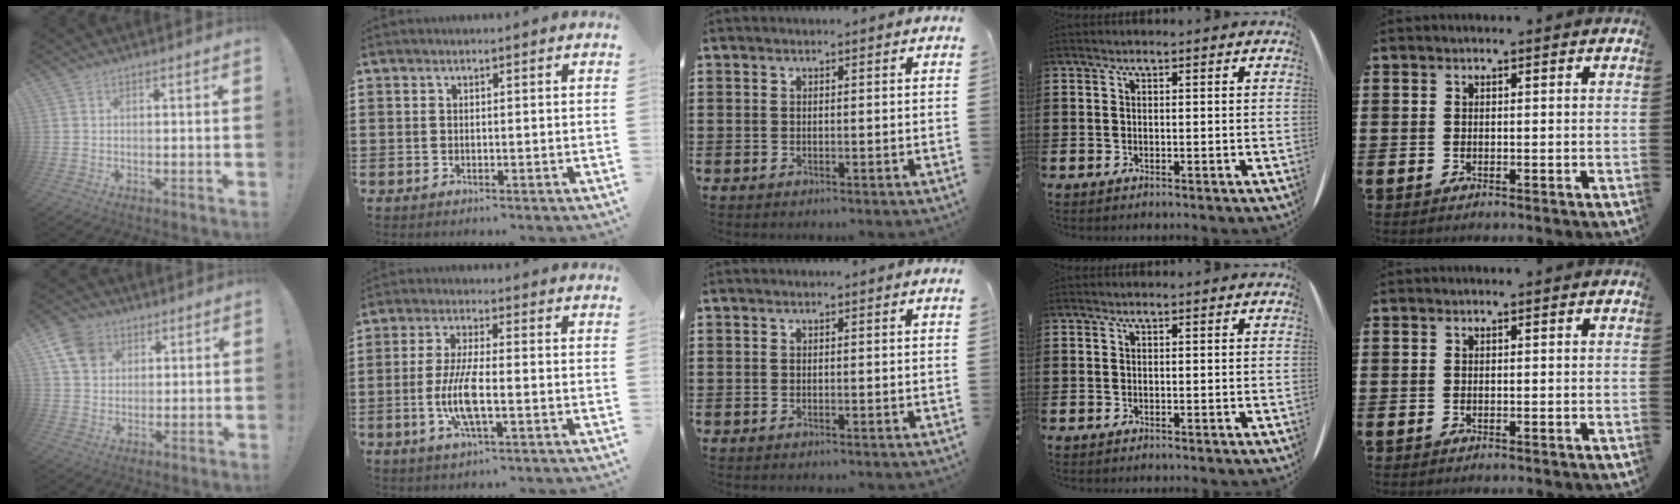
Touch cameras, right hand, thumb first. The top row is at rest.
{"thumb": {"total": 11.4, "force": [5.0, 9.2, 4.6], "torque": [-0.072, -0.018, 0.103]}, "index": {"total": 7.5, "force": [-2.0, 1.8, 7.0], "torque": [-0.151, -0.011, -0.042]}}